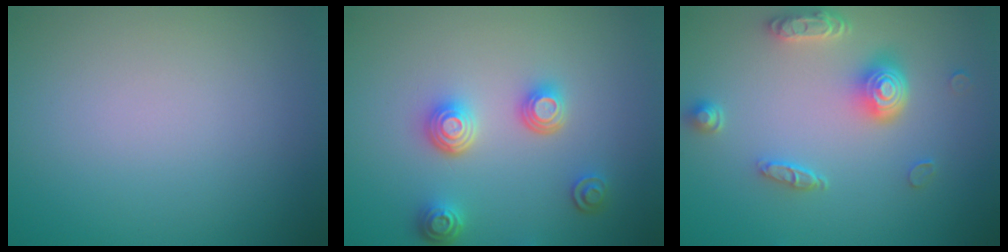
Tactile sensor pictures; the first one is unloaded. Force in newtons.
{"total": 3.6, "press": 3.0, "slide": 2.0}
{"total": 4.5, "press": 3.5, "slide": 2.9}